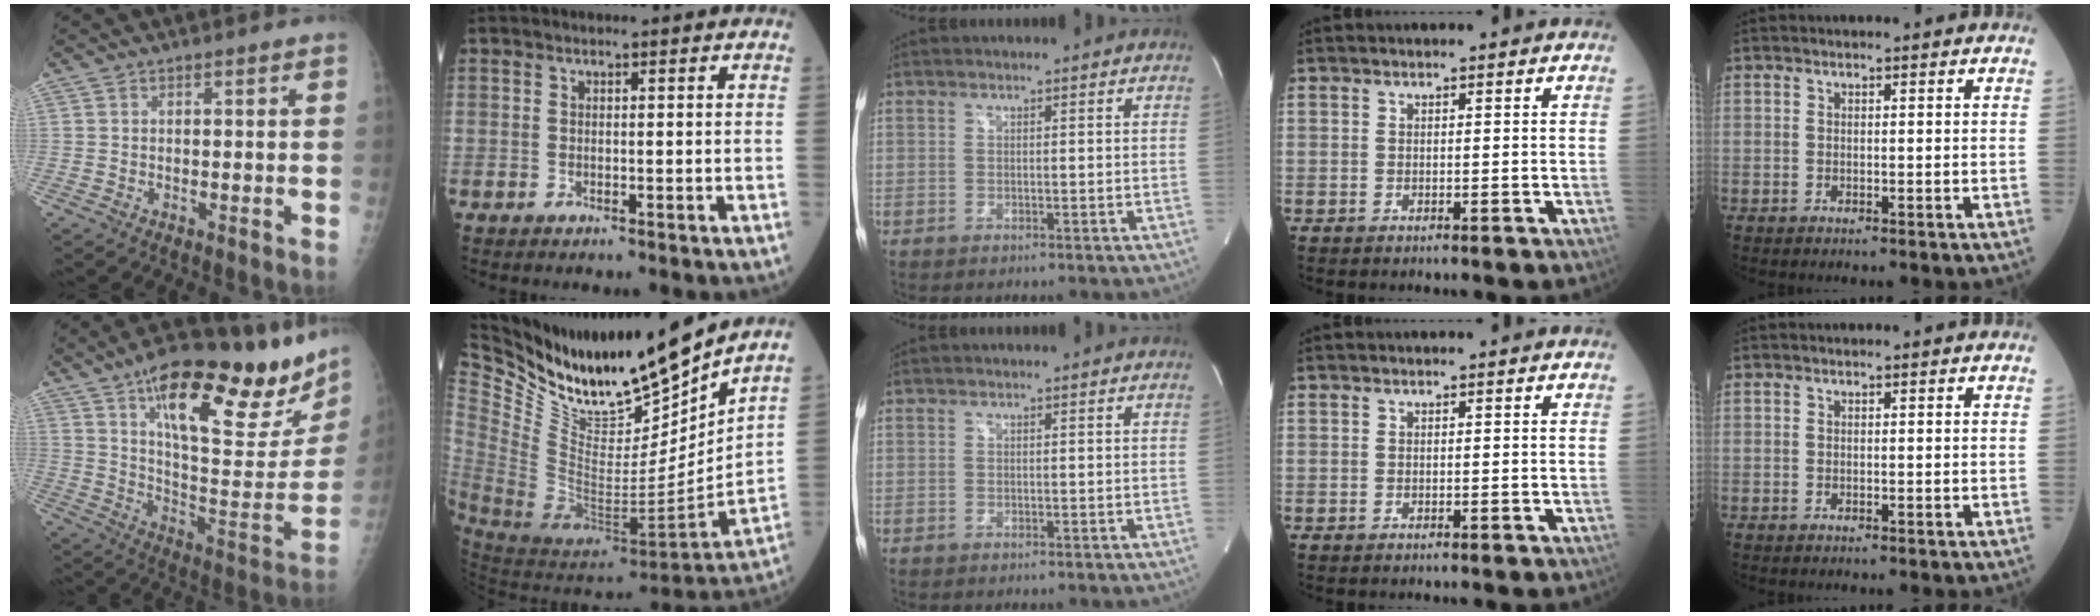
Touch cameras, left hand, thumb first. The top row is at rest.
{"thumb": {"total": 31.1, "force": [18.9, 9.4, 22.9], "torque": [-0.297, -0.055, 0.289]}, "index": {"total": 20.1, "force": [18.0, 3.7, 8.1], "torque": [-0.158, -0.060, 0.328]}}